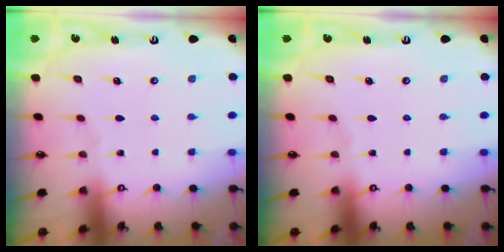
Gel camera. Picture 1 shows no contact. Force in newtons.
{"total": 0.0}